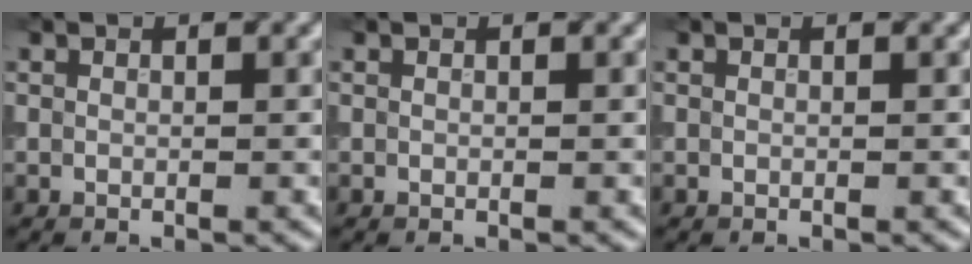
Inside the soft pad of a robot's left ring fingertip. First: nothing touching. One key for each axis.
{"total": 0.0}
{"total": 0.0}